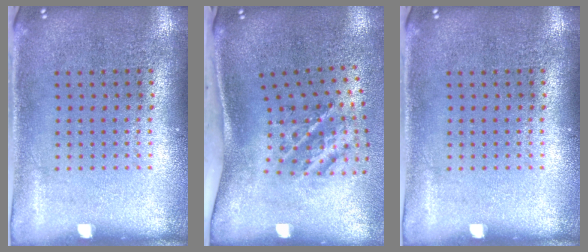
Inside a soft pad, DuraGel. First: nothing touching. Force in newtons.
{"total": 2.2, "press": 1.2, "slide": 1.8}
{"total": 0.0}